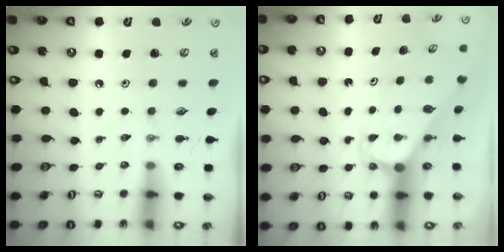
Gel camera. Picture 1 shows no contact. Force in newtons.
{"total": 2.9, "press": 2.9, "slide": 0.1}